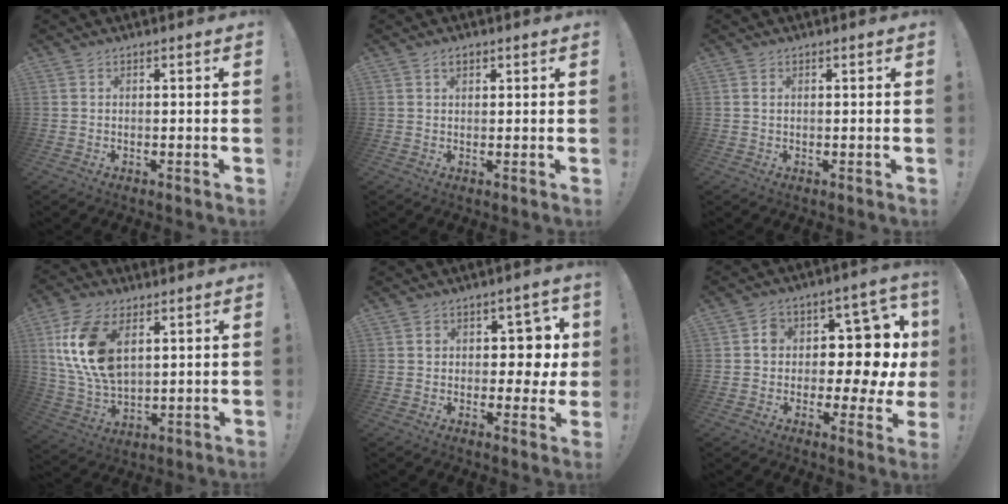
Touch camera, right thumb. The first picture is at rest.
{"total": 2.0, "force": [1.1, 1.2, 1.2], "torque": [-0.025, 0.005, 0.020]}
{"total": 0.9, "force": [0.4, 0.6, 0.5], "torque": [-0.009, 0.001, 0.008]}
{"total": 16.8, "force": [6.1, 10.1, 11.9], "torque": [-0.244, -0.019, 0.114]}
{"total": 5.7, "force": [0.9, 4.6, 3.2], "torque": [-0.030, -0.009, 0.013]}
{"total": 11.4, "force": [0.9, 6.3, 9.5], "torque": [-0.130, -0.013, 0.003]}